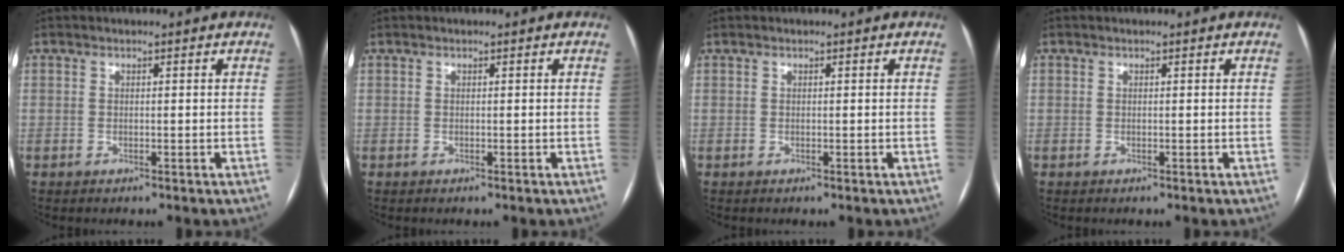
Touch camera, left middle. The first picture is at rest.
{"total": 0.0}
{"total": 0.0}
{"total": 0.0}